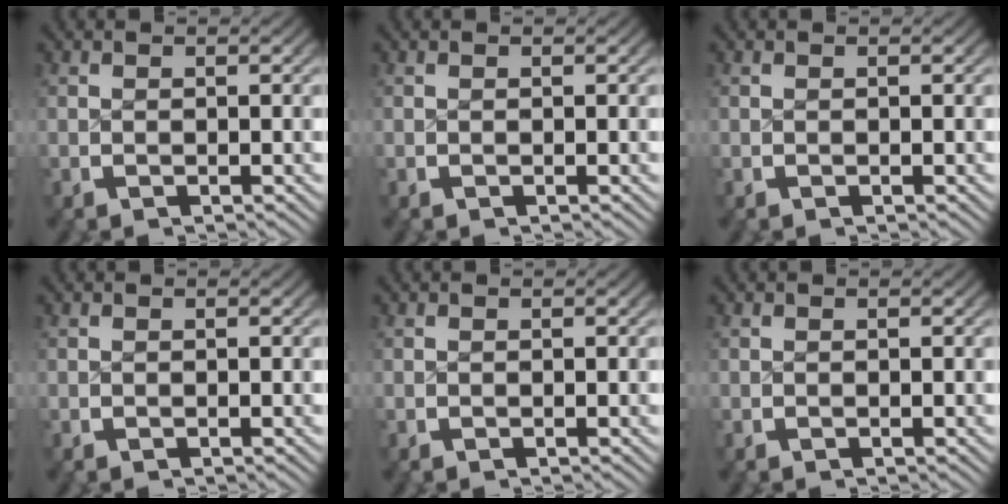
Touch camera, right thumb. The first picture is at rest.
{"total": 0.0}
{"total": 0.0}
{"total": 0.0}
{"total": 0.0}
{"total": 0.0}